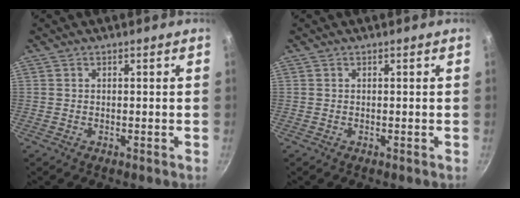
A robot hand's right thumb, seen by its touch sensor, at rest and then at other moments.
{"total": 0.0}